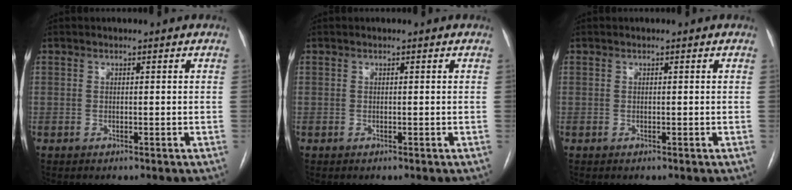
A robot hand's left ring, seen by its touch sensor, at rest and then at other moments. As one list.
[{"total": 0.0}, {"total": 0.0}]